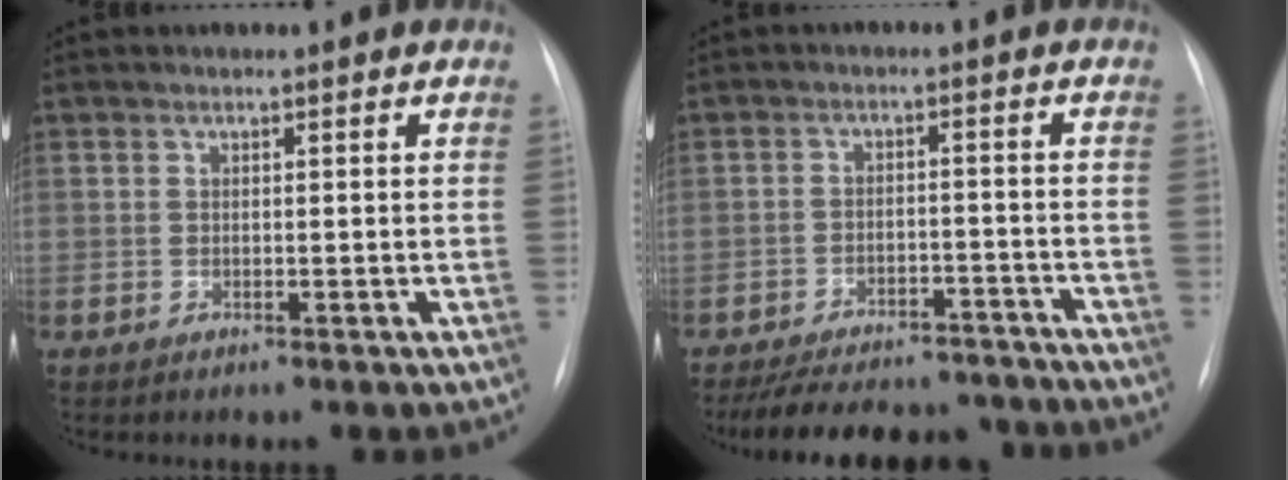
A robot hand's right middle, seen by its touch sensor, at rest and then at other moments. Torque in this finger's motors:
{"motor_torque": [1.03, -1.11, 0.29, 0.05]}